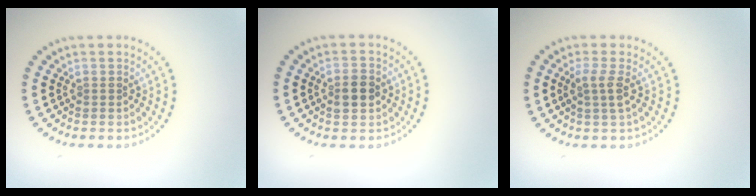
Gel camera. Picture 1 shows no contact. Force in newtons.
{"total": 2.8, "press": 2.8, "slide": 0.2}
{"total": 1.9, "press": 1.5, "slide": 1.1}